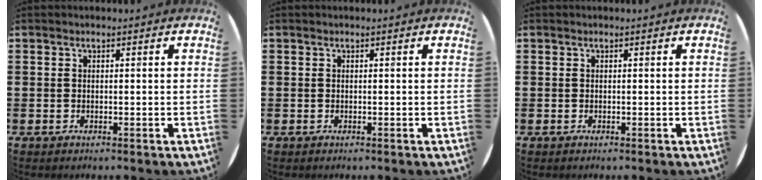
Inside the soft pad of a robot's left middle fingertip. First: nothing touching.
{"total": 0.0}
{"total": 0.0}